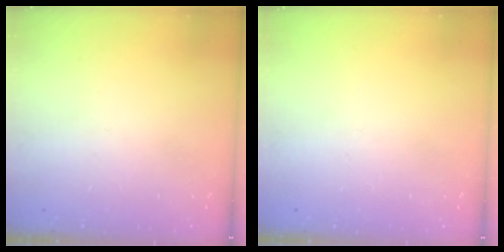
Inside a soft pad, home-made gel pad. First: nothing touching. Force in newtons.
{"total": 0.0}